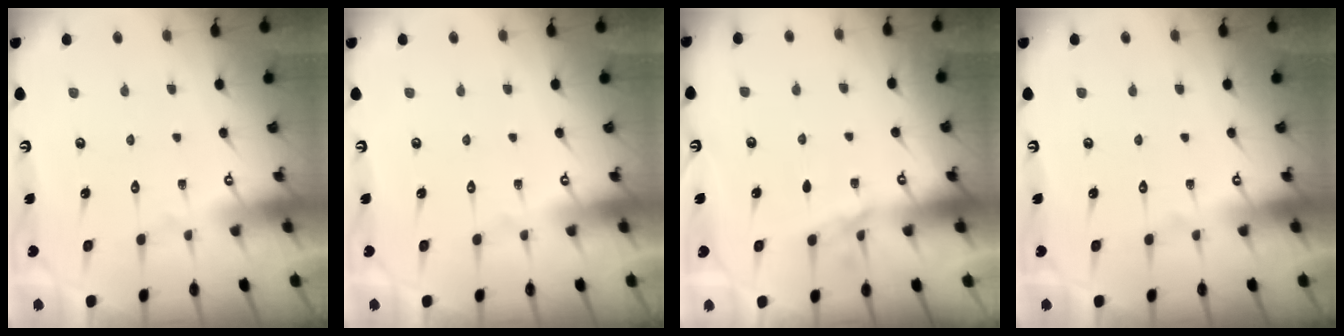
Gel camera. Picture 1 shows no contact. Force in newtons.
{"total": 0.0}
{"total": 2.6, "press": 2.6, "slide": 0.4}
{"total": 0.0}